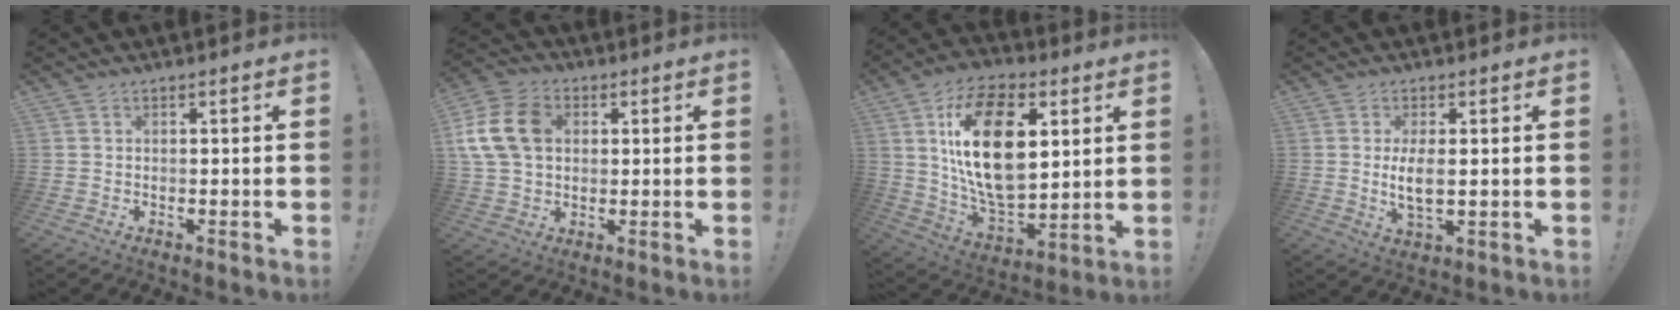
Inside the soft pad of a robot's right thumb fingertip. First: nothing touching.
{"total": 14.9, "force": [2.8, 11.1, 9.5], "torque": [-0.183, 0.004, 0.058]}
{"total": 24.2, "force": [6.0, 14.3, 18.6], "torque": [-0.362, -0.020, 0.101]}
{"total": 5.9, "force": [0.1, 2.2, 5.5], "torque": [-0.108, -0.014, -0.001]}